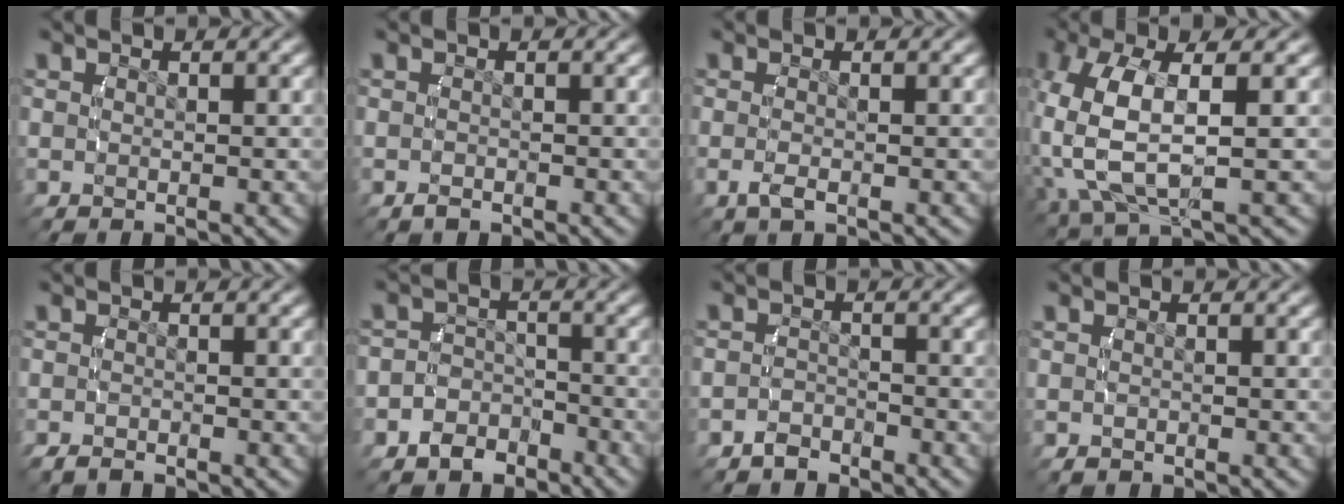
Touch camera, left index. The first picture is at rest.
{"total": 0.7, "force": [-0.6, -0.4, 0.1], "torque": [-0.008, -0.003, -0.010]}
{"total": 1.6, "force": [-0.7, 0.0, 1.4], "torque": [-0.035, -0.008, -0.009]}
{"total": 9.0, "force": [0.2, 5.4, 7.2], "torque": [-0.183, -0.023, 0.016]}
{"total": 1.1, "force": [-1.1, 0.2, 0.2], "torque": [-0.013, -0.006, -0.018]}
{"total": 4.7, "force": [-2.9, 3.5, 1.0], "torque": [-0.028, -0.014, -0.052]}
{"total": 2.0, "force": [-1.9, 0.8, 0.1], "torque": [-0.003, -0.008, -0.031]}
{"total": 0.5, "force": [-0.4, -0.3, -0.2], "torque": [-0.004, -0.003, -0.004]}